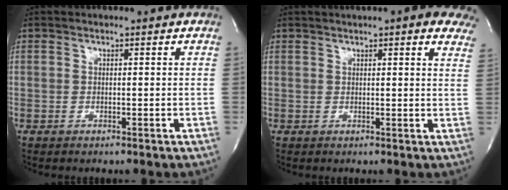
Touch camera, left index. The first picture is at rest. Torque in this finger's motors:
{"motor_torque": [0.18, -0.26, 0.72, 0.11]}